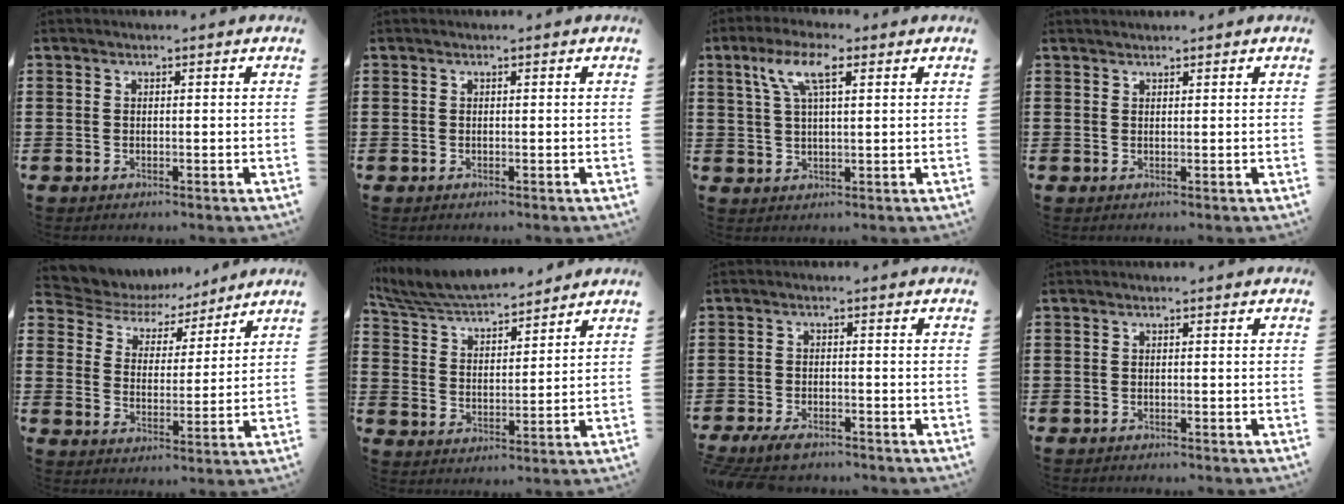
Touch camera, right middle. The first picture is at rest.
{"total": 0.0}
{"total": 6.7, "force": [3.2, 2.0, 5.5], "torque": [-0.120, 0.012, 0.054]}
{"total": 1.0, "force": [1.0, 0.1, 0.0], "torque": [-0.002, 0.000, 0.019]}
{"total": 5.4, "force": [4.9, 2.2, -0.4], "torque": [-0.031, -0.038, 0.084]}
{"total": 6.2, "force": [6.0, 1.0, 1.4], "torque": [-0.056, -0.028, 0.106]}
{"total": 3.4, "force": [-3.1, 0.8, 1.0], "torque": [-0.028, 0.000, -0.066]}
{"total": 0.7, "force": [-0.7, 0.1, 0.0], "torque": [-0.003, -0.002, -0.014]}